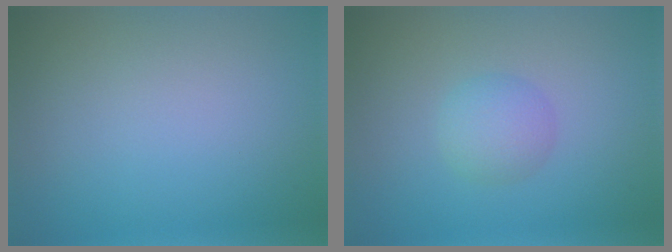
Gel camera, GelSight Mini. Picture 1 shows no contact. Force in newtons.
{"total": 2.4, "press": 2.4, "slide": 0.1}